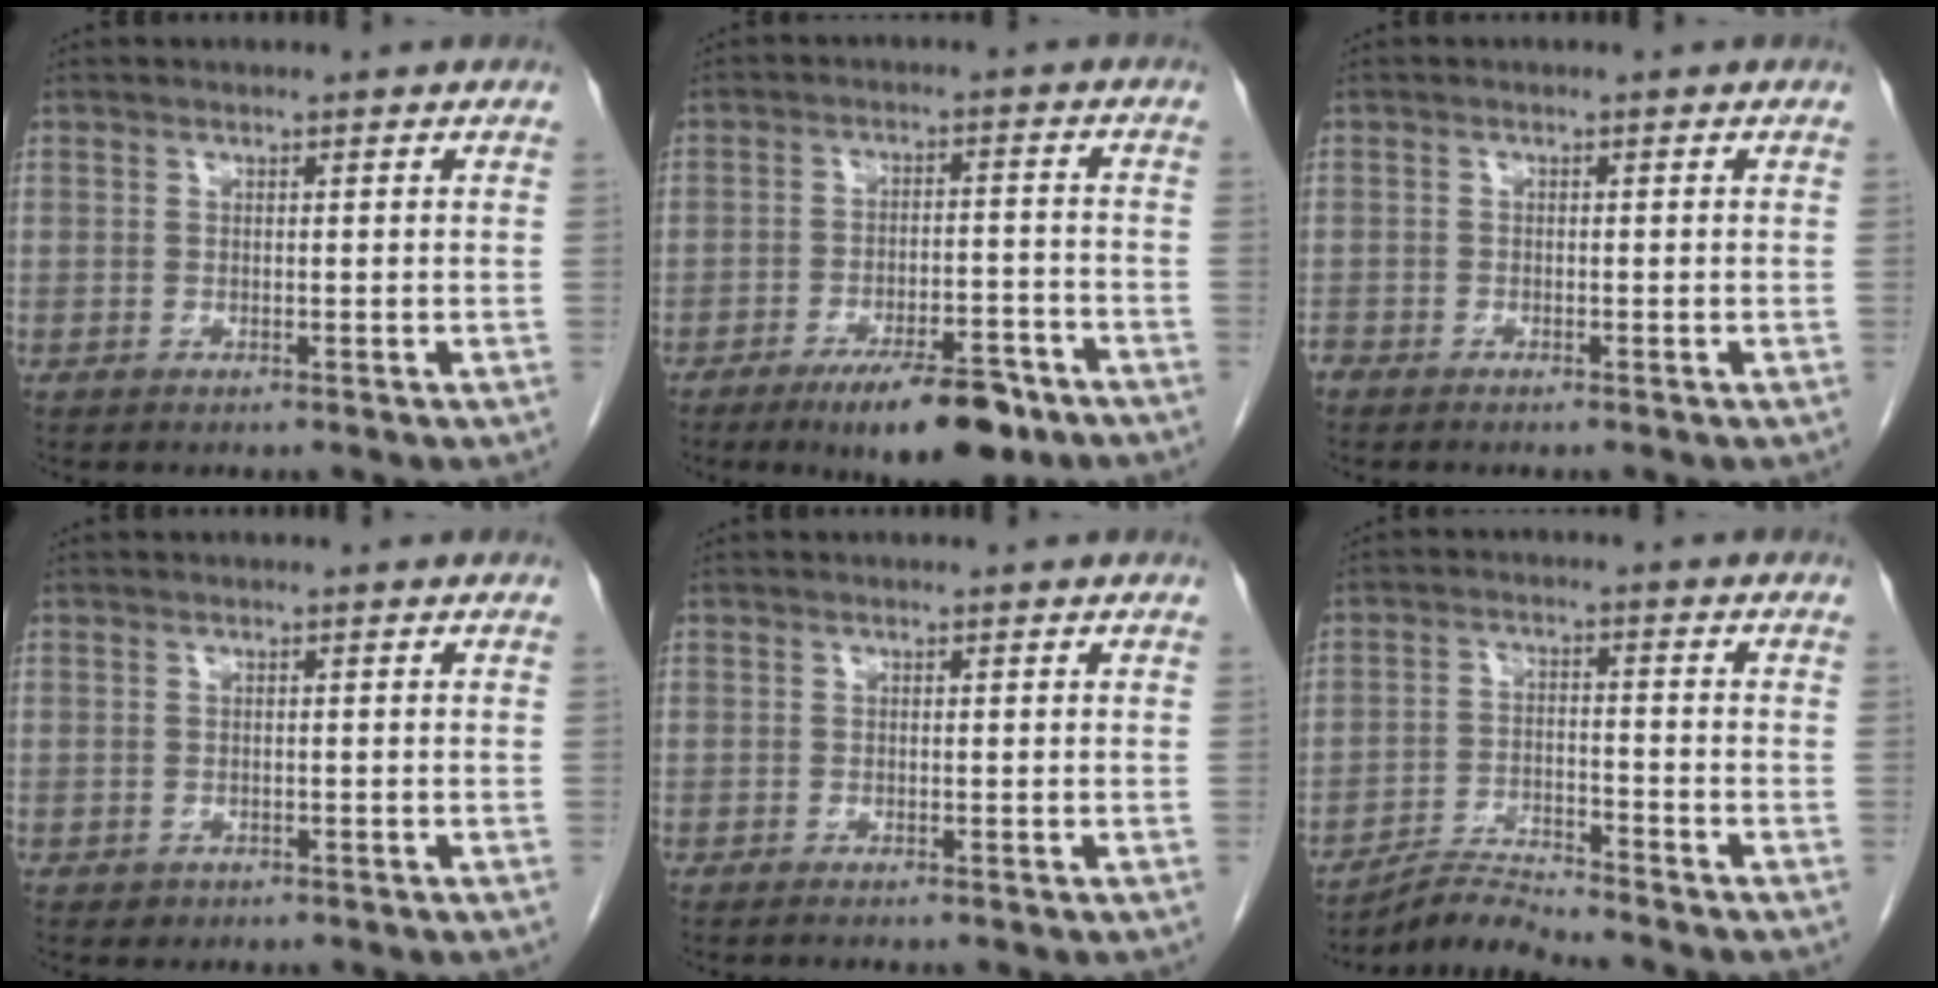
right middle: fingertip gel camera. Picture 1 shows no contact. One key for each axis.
{"total": 11.1, "fx": -7.6, "fy": 3.0, "fz": 7.6, "tx": -0.107, "ty": -0.005, "tz": -0.115}
{"total": 1.1, "fx": -1.1, "fy": 0.3, "fz": 0.1, "tx": -0.006, "ty": -0.001, "tz": -0.020}
{"total": 0.9, "fx": -0.4, "fy": 0.8, "fz": 0.1, "tx": -0.004, "ty": 0.003, "tz": -0.003}
{"total": 0.7, "fx": -0.6, "fy": 0.0, "fz": 0.4, "tx": -0.006, "ty": -0.001, "tz": -0.006}
{"total": 5.0, "fx": -4.9, "fy": -1.0, "fz": -0.1, "tx": -0.002, "ty": -0.010, "tz": -0.089}